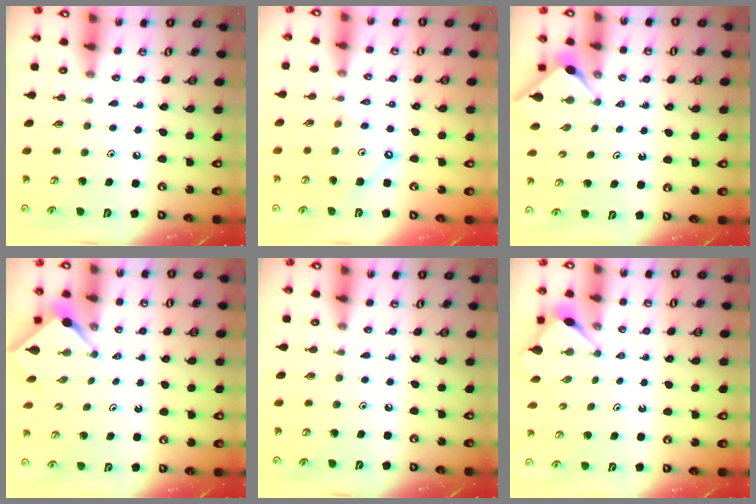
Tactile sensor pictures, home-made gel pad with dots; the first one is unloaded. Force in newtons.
{"total": 5.1, "press": 5.1, "slide": 0.6}
{"total": 2.9, "press": 2.9, "slide": 0.4}
{"total": 2.4, "press": 2.4, "slide": 0.3}
{"total": 0.0}
{"total": 3.4, "press": 3.4, "slide": 0.3}